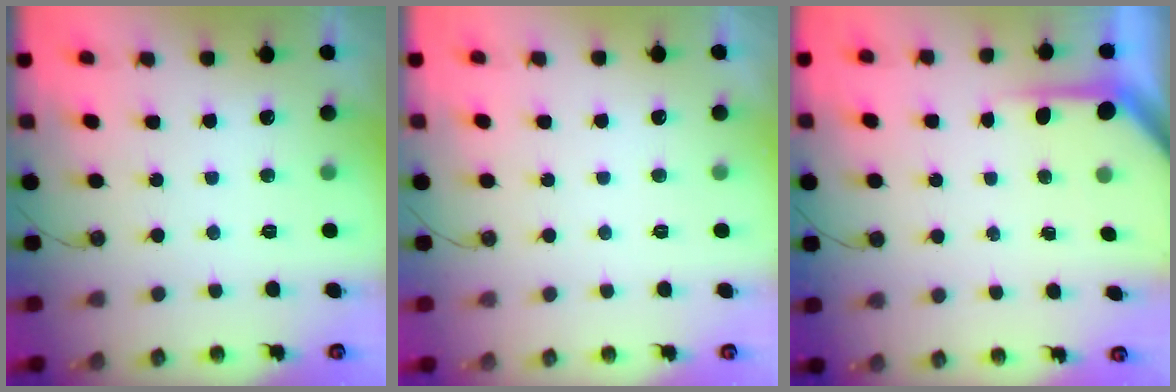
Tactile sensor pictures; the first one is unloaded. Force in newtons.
{"total": 0.0}
{"total": 3.6, "press": 3.6, "slide": 0.4}